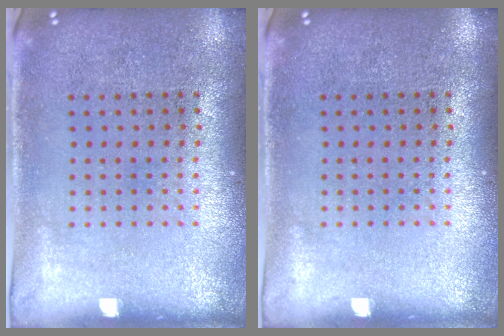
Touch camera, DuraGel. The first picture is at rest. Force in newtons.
{"total": 0.0}